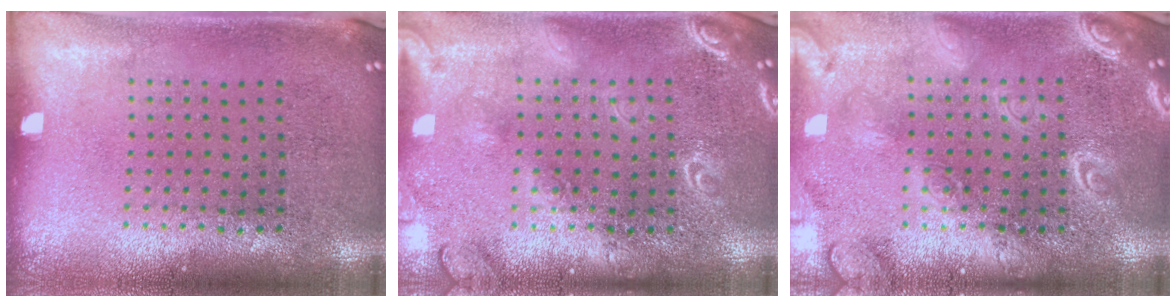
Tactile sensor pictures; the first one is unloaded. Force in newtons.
{"total": 1.8, "press": 1.8, "slide": 0.2}
{"total": 3.8, "press": 3.8, "slide": 0.6}